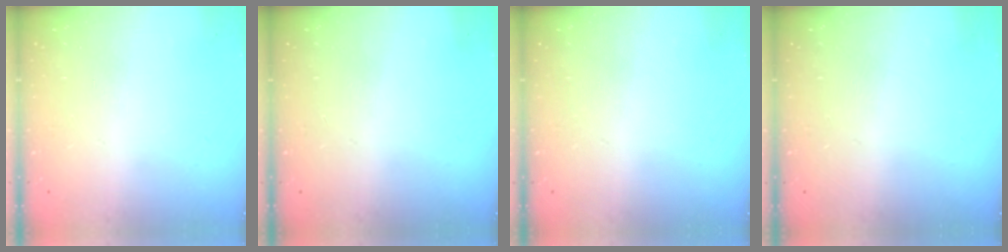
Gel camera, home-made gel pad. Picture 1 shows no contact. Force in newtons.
{"total": 0.0}
{"total": 0.0}
{"total": 0.0}